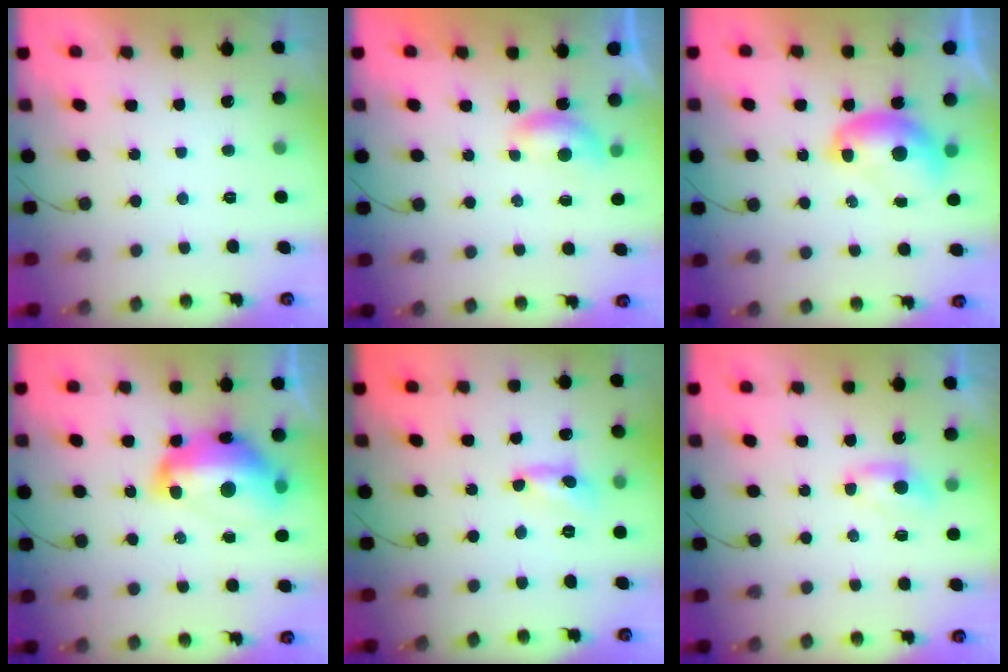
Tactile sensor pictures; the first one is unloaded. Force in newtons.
{"total": 4.0, "press": 4.0, "slide": 0.4}
{"total": 7.7, "press": 7.6, "slide": 1.4}
{"total": 17.3, "press": 17.2, "slide": 1.8}
{"total": 3.3, "press": 3.2, "slide": 0.2}
{"total": 5.1, "press": 5.1, "slide": 0.5}